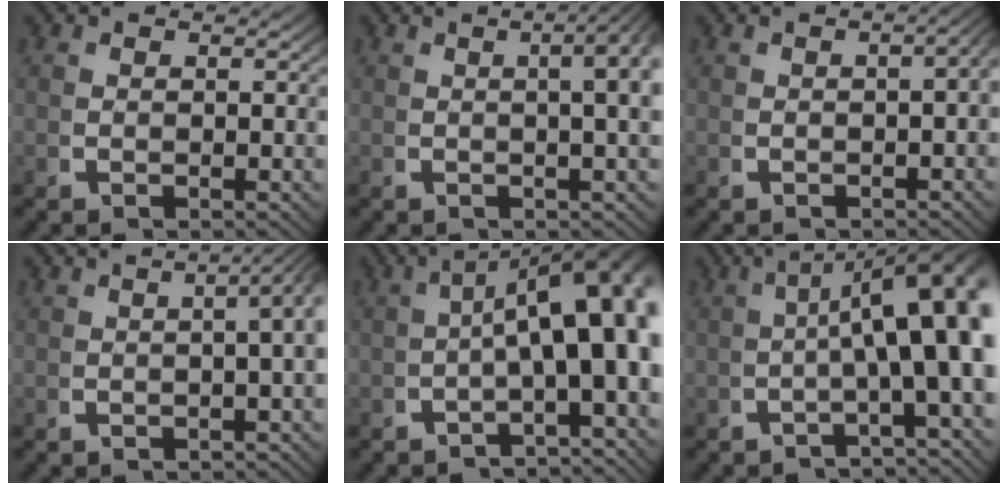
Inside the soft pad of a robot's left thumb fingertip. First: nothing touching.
{"total": 8.1, "force": [2.7, 3.9, 6.6], "torque": [-0.054, 0.040, 0.016]}
{"total": 4.6, "force": [-0.2, 2.3, 4.0], "torque": [-0.038, 0.022, -0.011]}
{"total": 6.5, "force": [1.4, 3.3, 5.4], "torque": [-0.050, 0.034, 0.004]}
{"total": 12.5, "force": [-0.7, 6.3, 10.8], "torque": [-0.128, -0.011, -0.016]}
{"total": 12.7, "force": [0.8, 5.9, 11.2], "torque": [-0.129, 0.013, -0.005]}